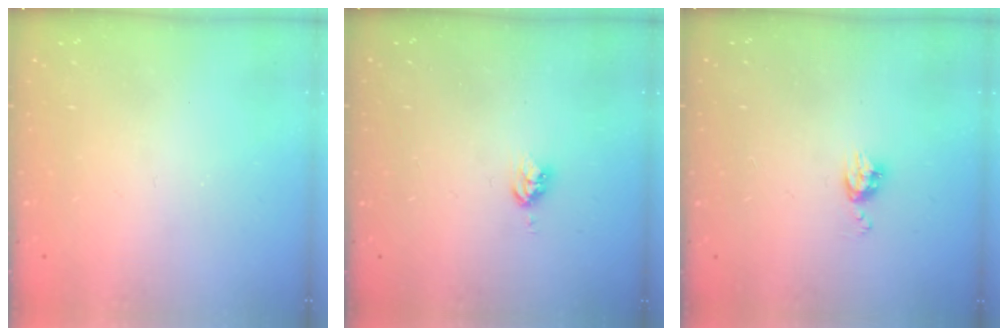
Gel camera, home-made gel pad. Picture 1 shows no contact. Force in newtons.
{"total": 3.7, "press": 3.7, "slide": 0.5}
{"total": 6.1, "press": 6.1, "slide": 0.6}